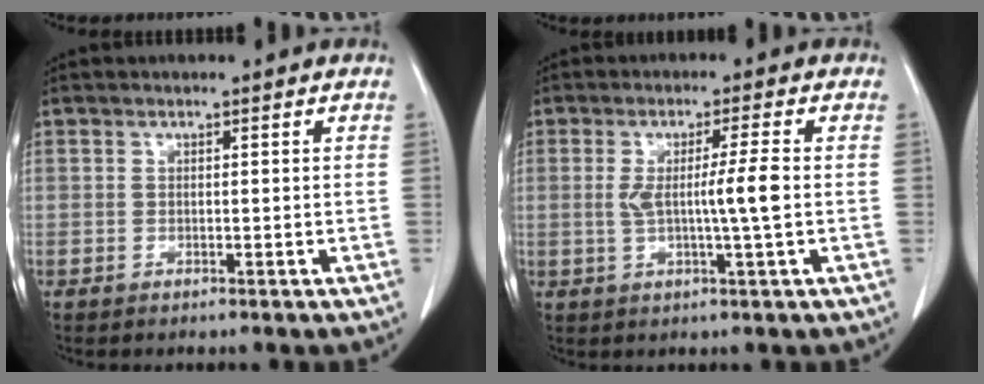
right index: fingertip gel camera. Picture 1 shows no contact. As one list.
[{"total": 5.9, "force": [-0.1, -0.7, 5.8], "torque": [-0.102, -0.004, 0.000]}]